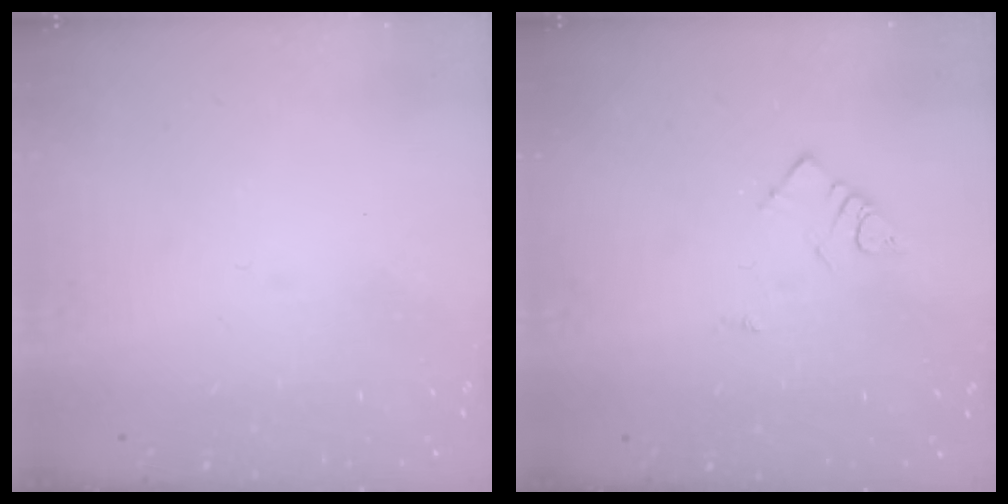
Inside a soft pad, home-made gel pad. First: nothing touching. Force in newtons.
{"total": 4.3, "press": 4.2, "slide": 0.7}